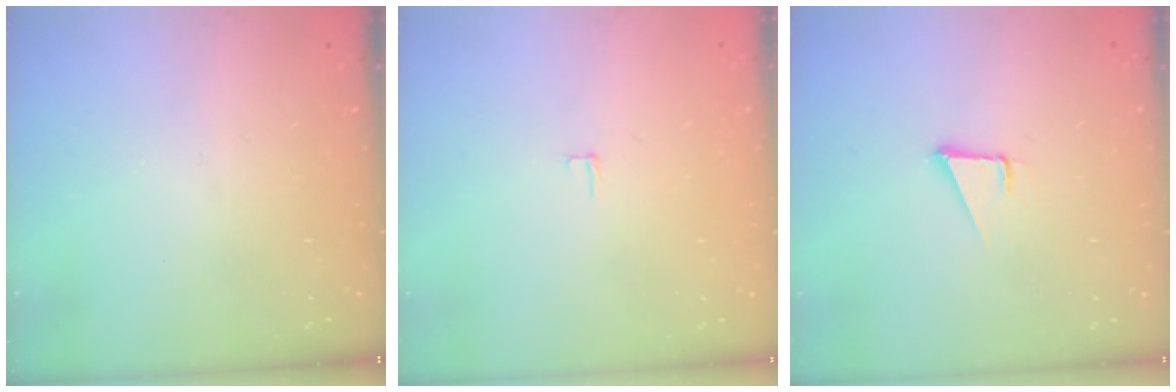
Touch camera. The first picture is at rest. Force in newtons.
{"total": 2.0, "press": 2.0, "slide": 0.2}
{"total": 3.4, "press": 2.4, "slide": 2.4}